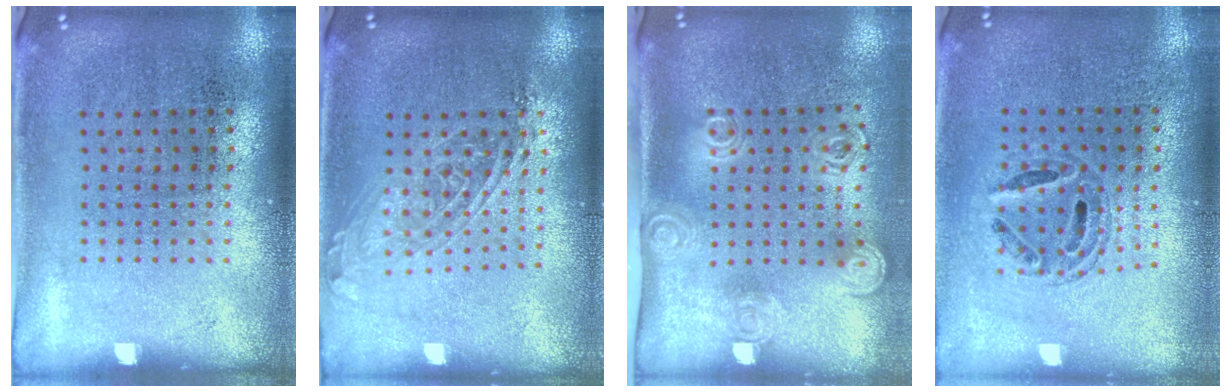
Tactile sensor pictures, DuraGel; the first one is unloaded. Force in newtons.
{"total": 1.6, "press": 1.3, "slide": 0.8}
{"total": 2.0, "press": 1.4, "slide": 1.4}
{"total": 0.7, "press": 0.7, "slide": 0.3}